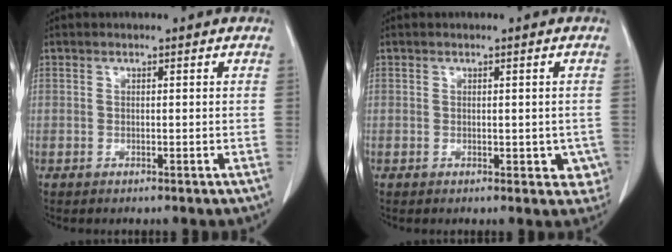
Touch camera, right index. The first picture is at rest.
{"total": 4.0, "force": [-0.7, 2.5, 3.1], "torque": [-0.008, -0.001, -0.004]}